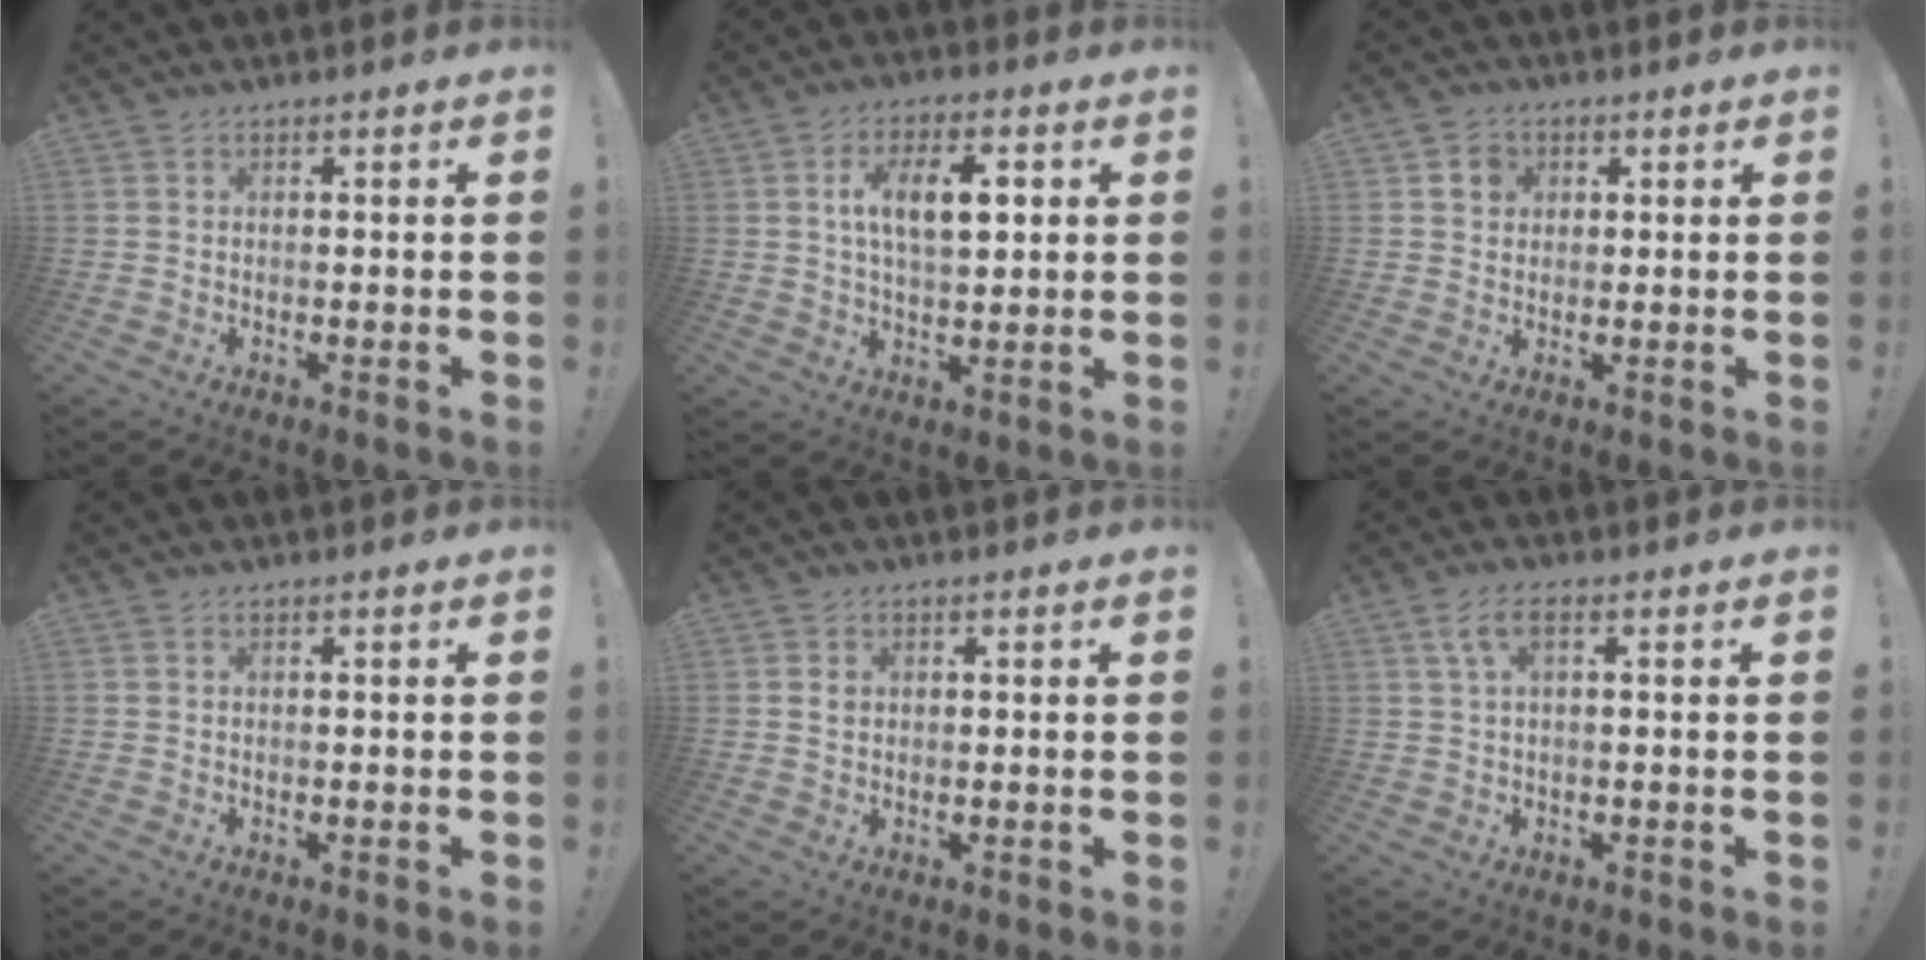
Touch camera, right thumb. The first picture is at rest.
{"total": 10.6, "force": [2.3, 5.3, 8.9], "torque": [-0.142, 0.009, 0.038]}
{"total": 4.5, "force": [1.7, 4.0, 1.4], "torque": [-0.016, -0.002, 0.030]}
{"total": 0.0}
{"total": 1.1, "force": [0.3, 1.0, 0.3], "torque": [0.005, -0.002, 0.003]}
{"total": 4.6, "force": [1.4, 1.5, 4.1], "torque": [-0.076, 0.005, 0.025]}